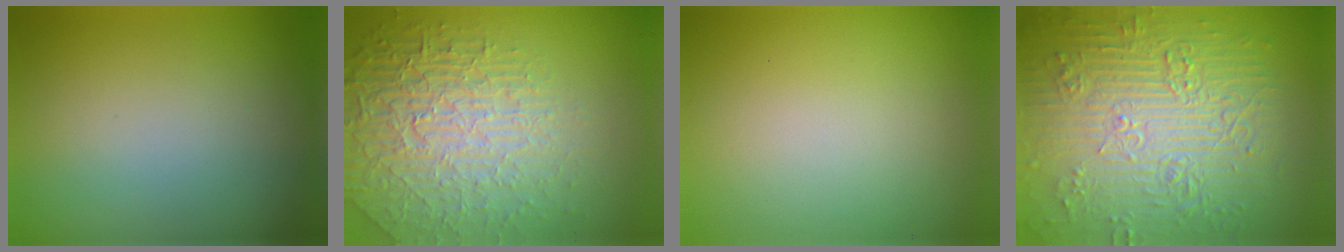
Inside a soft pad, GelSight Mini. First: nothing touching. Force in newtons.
{"total": 7.5, "press": 5.8, "slide": 4.8}
{"total": 0.0}
{"total": 11.4, "press": 7.5, "slide": 8.5}